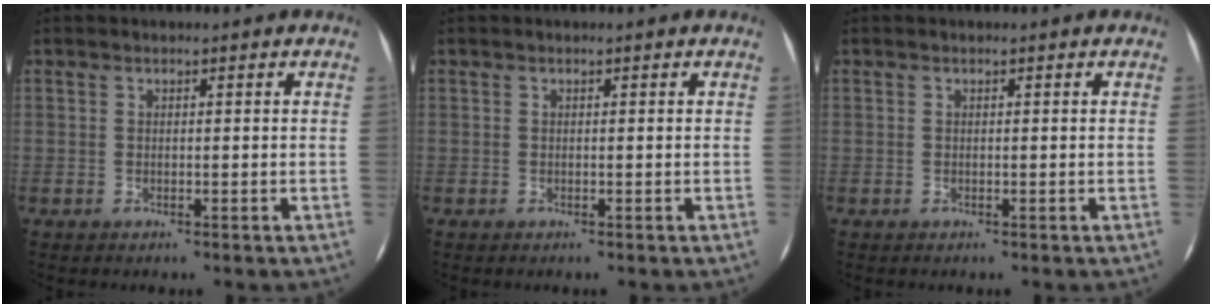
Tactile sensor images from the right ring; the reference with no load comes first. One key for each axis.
{"total": 0.0}
{"total": 0.0}